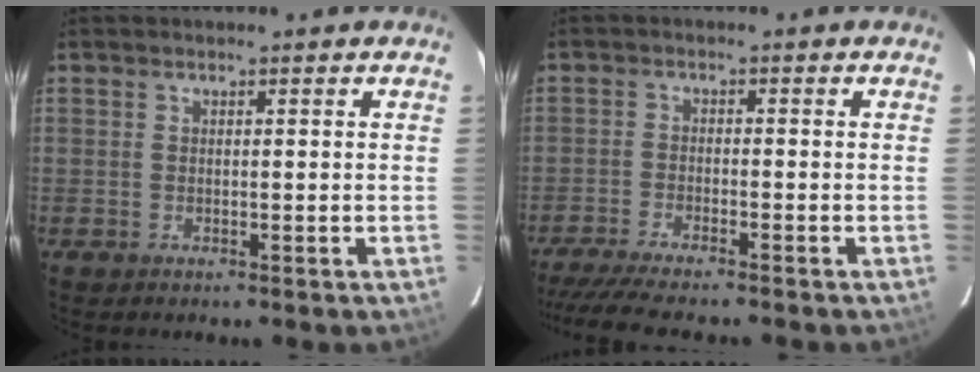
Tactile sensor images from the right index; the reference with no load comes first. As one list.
[{"total": 9.2, "force": [-8.2, 0.3, 4.3], "torque": [-0.102, -0.025, -0.137]}]